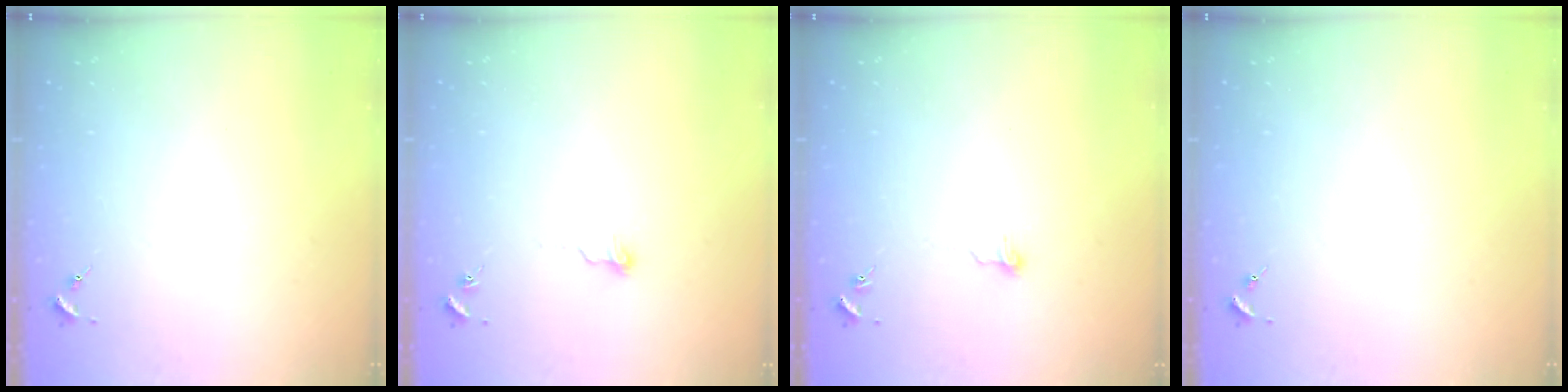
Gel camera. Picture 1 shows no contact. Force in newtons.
{"total": 6.2, "press": 6.1, "slide": 0.5}
{"total": 5.6, "press": 5.5, "slide": 0.6}
{"total": 0.0}